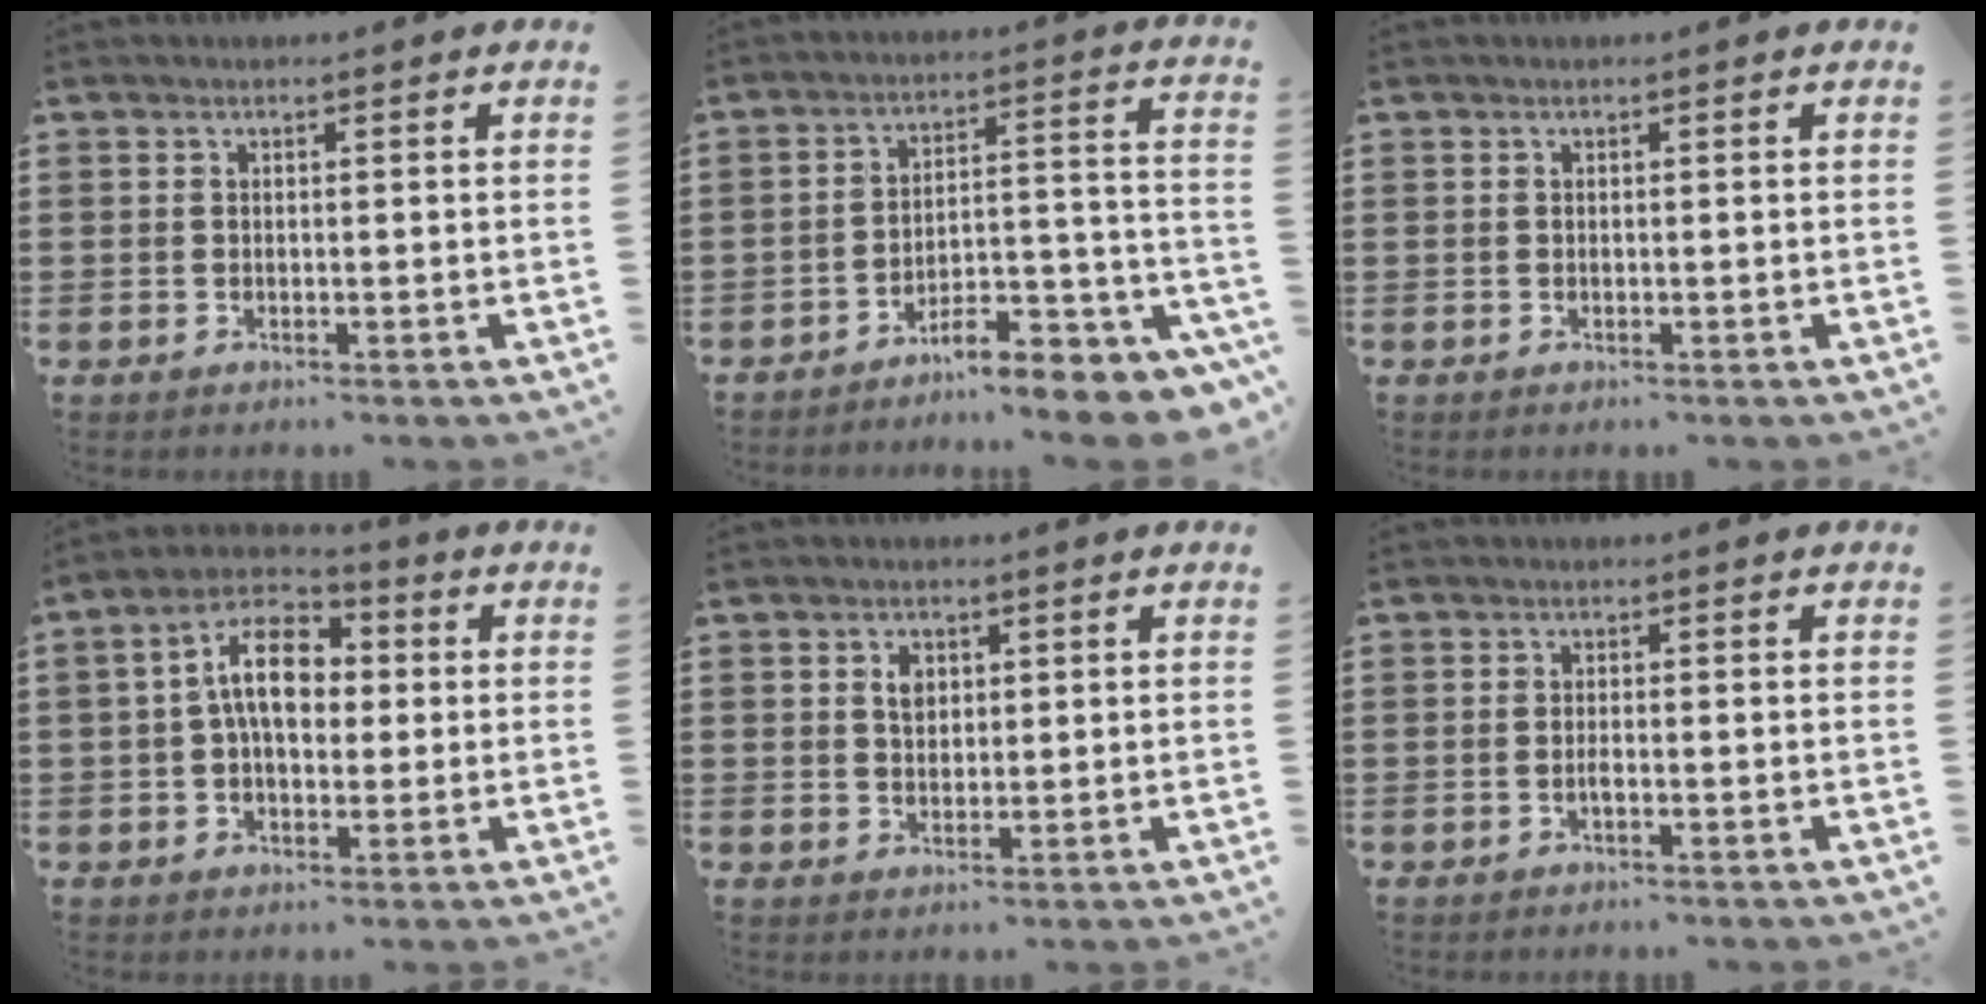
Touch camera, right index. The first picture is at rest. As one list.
[{"total": 8.4, "force": [-7.8, 1.1, 3.1], "torque": [-0.033, 0.016, -0.148]}, {"total": 0.0}, {"total": 9.4, "force": [1.0, 5.5, 7.5], "torque": [-0.155, 0.014, 0.011]}, {"total": 2.5, "force": [0.9, 1.7, 1.6], "torque": [-0.028, 0.004, 0.013]}, {"total": 1.0, "force": [-0.5, 0.2, 0.8], "torque": [-0.017, -0.005, -0.007]}]